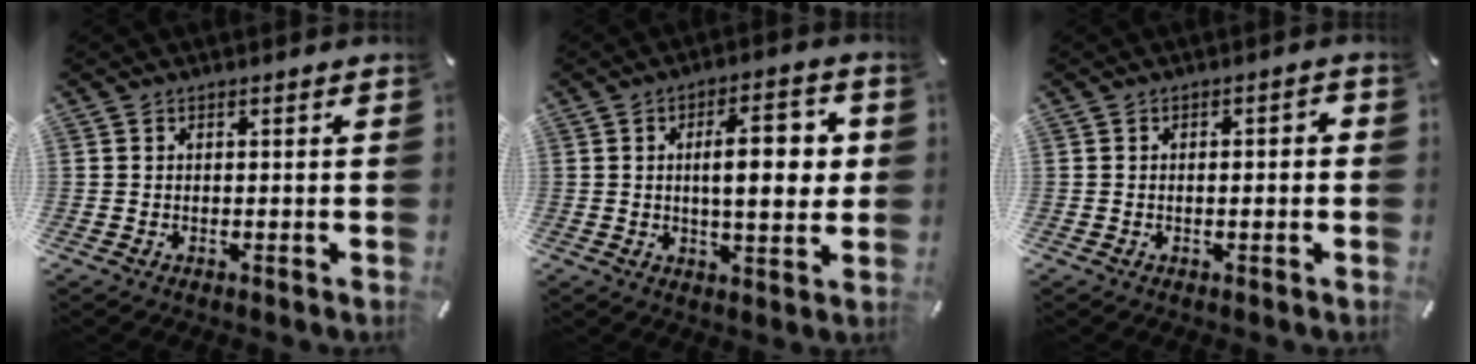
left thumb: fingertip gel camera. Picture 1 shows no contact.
{"total": 12.6, "force": [1.8, 4.7, 11.5], "torque": [-0.163, 0.001, 0.019]}
{"total": 2.4, "force": [-0.6, 1.0, 2.1], "torque": [-0.034, 0.008, -0.013]}